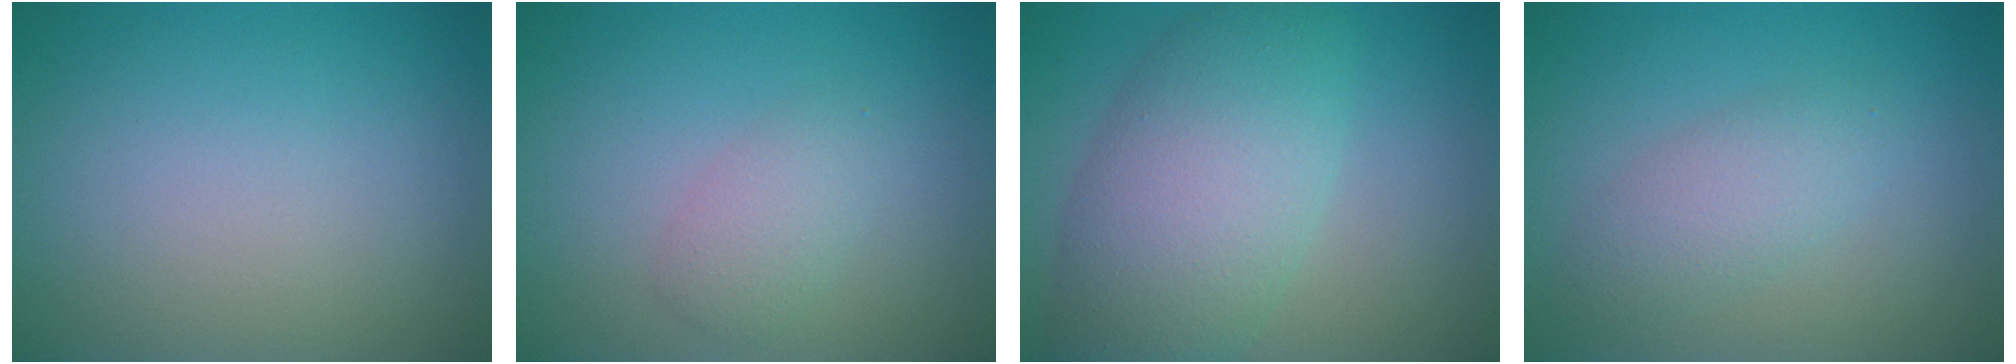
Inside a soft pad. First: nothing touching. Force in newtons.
{"total": 2.0, "press": 2.0, "slide": 0.0}
{"total": 8.1, "press": 8.1, "slide": 0.3}
{"total": 2.7, "press": 2.7, "slide": 0.0}